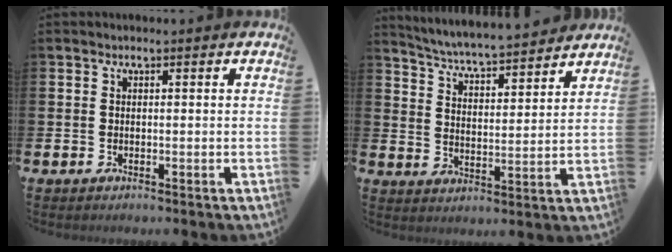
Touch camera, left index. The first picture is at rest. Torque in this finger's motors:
{"motor_torque": [0.95, -1.19, 0.32, 0.12]}